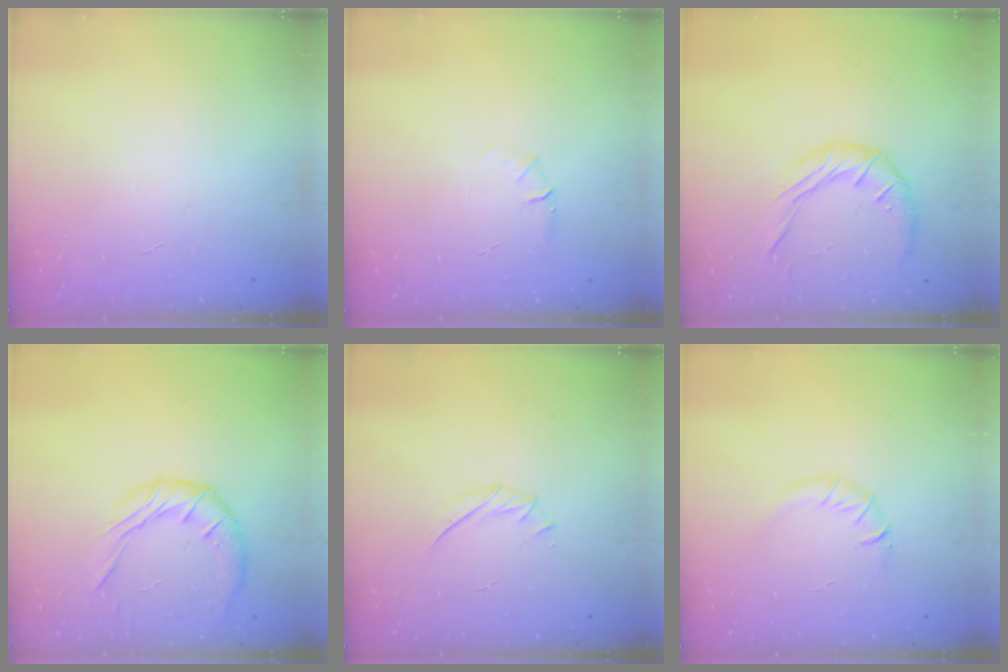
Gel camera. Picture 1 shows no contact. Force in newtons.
{"total": 5.2, "press": 4.9, "slide": 1.6}
{"total": 10.5, "press": 10.5, "slide": 0.8}
{"total": 11.5, "press": 11.5, "slide": 0.8}
{"total": 5.4, "press": 5.3, "slide": 1.0}
{"total": 4.6, "press": 4.4, "slide": 1.4}